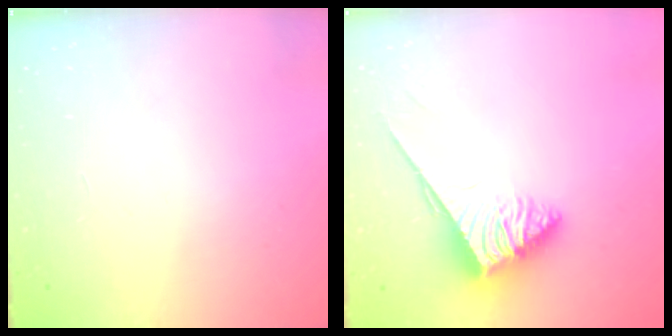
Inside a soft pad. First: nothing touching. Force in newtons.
{"total": 4.0, "press": 3.9, "slide": 0.6}